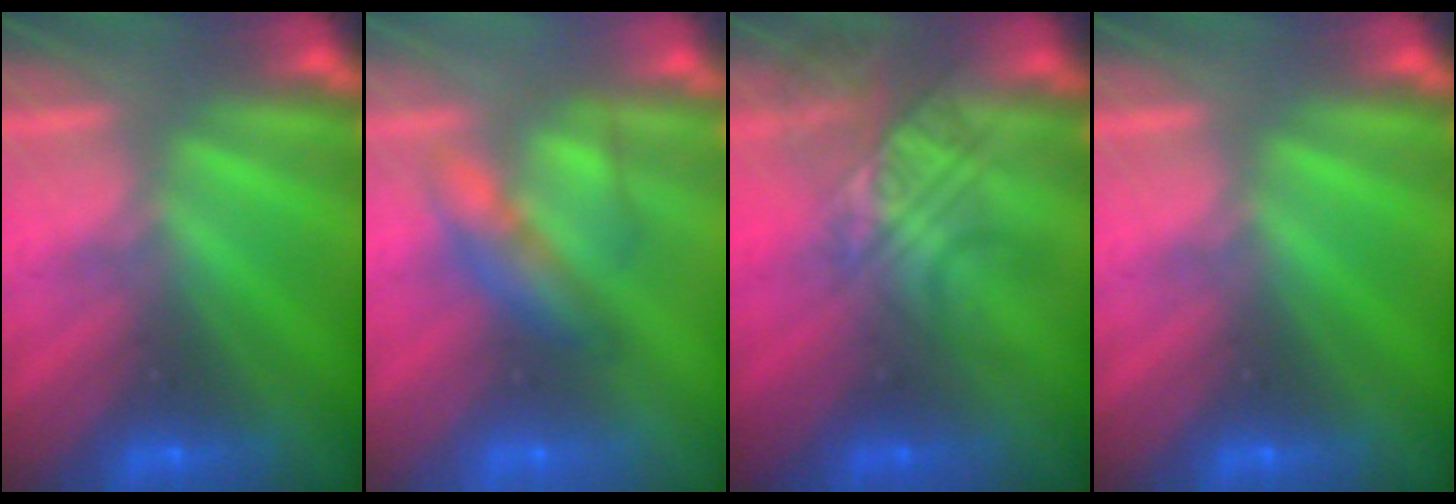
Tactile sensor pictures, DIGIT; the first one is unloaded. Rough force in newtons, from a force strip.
{"total": 2.3}
{"total": 2.4}
{"total": 0.0}